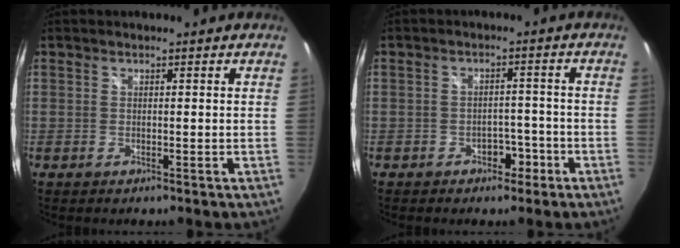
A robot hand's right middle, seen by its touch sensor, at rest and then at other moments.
{"total": 3.5, "force": [-2.3, 2.3, 1.2], "torque": [-0.024, 0.010, -0.027]}